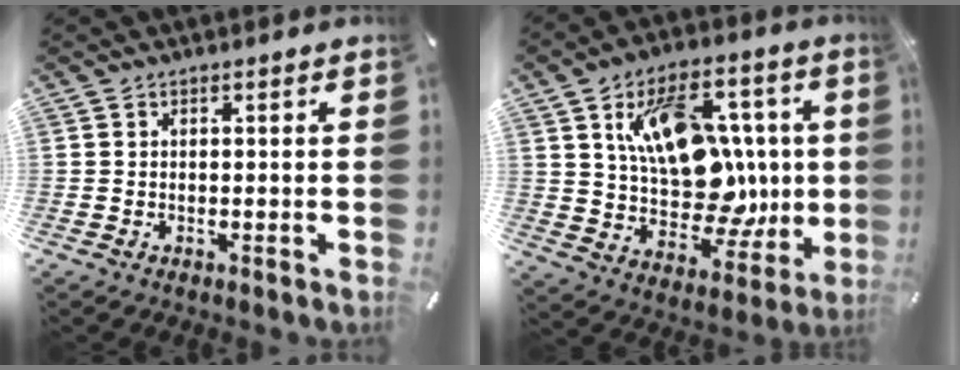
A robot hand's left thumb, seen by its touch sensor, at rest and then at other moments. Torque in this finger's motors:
{"motor_torque": [2.07, 2.89, 2.48, -0.29, 0.23]}